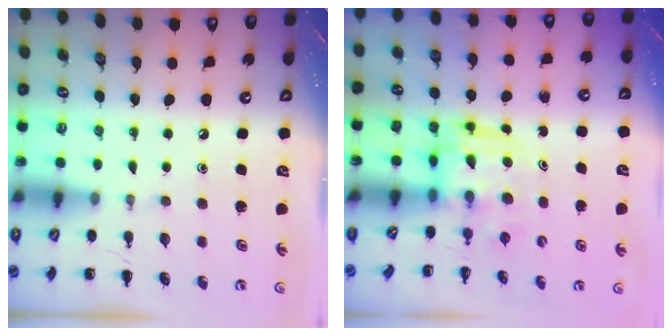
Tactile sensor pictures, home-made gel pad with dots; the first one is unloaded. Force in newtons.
{"total": 3.2, "press": 3.2, "slide": 0.3}